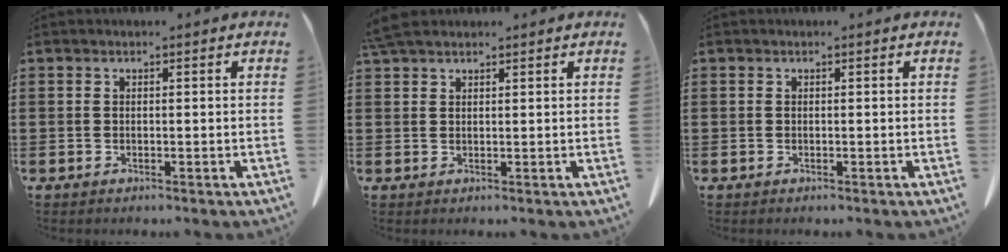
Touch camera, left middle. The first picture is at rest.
{"total": 3.0, "force": [2.6, 0.7, 1.4], "torque": [-0.036, 0.002, 0.050]}
{"total": 0.0}